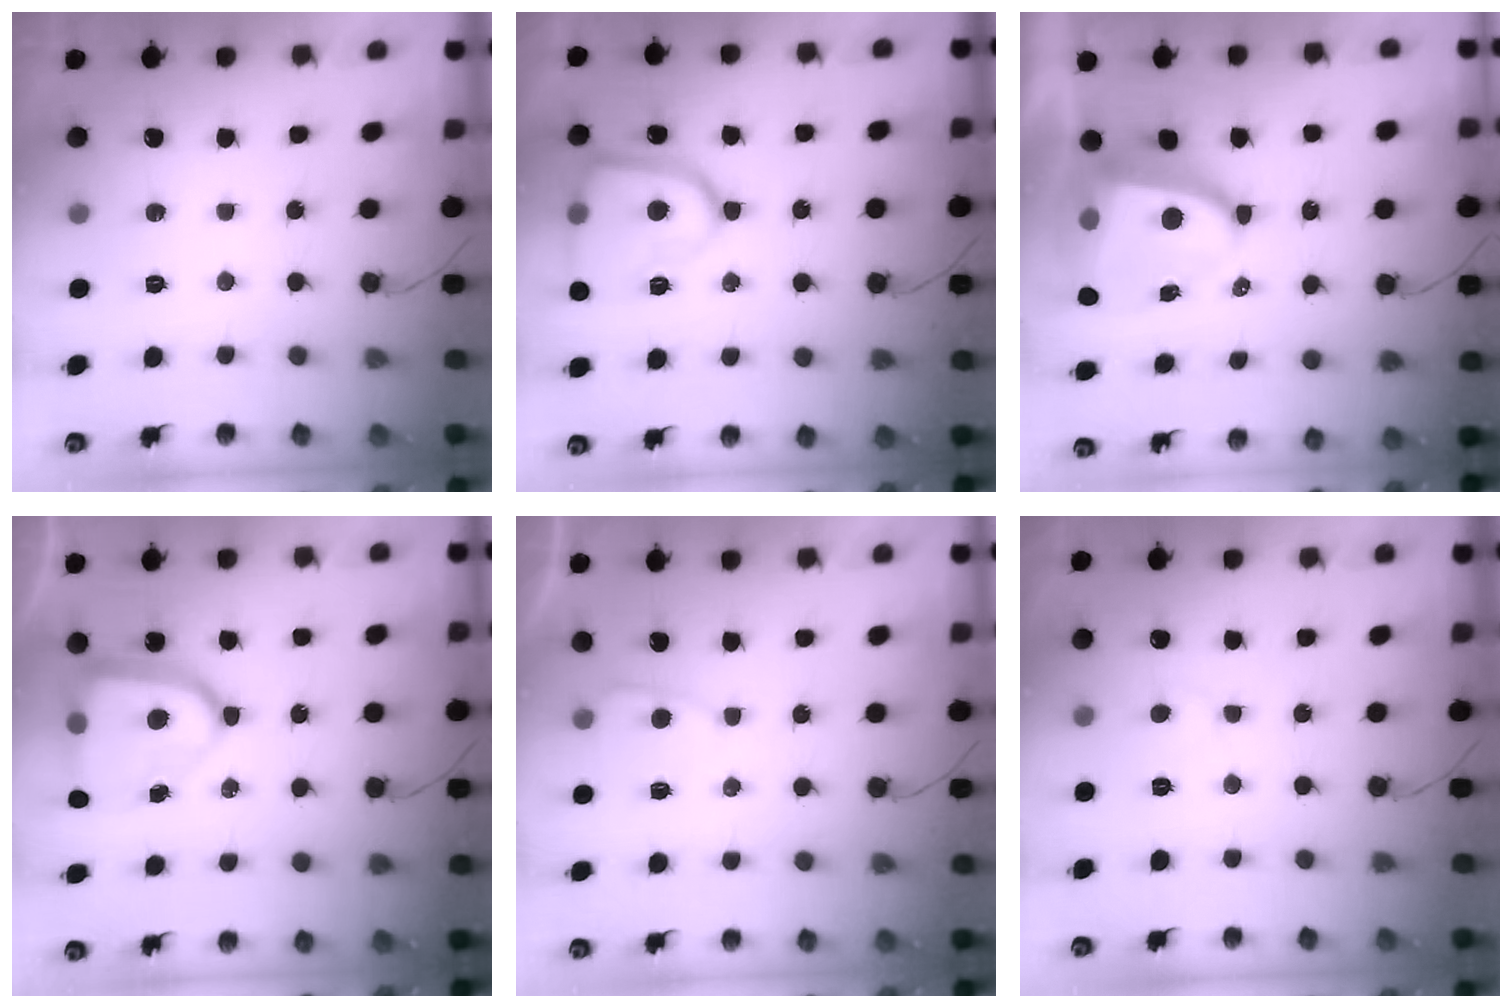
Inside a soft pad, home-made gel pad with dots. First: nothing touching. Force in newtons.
{"total": 16.2, "press": 16.2, "slide": 1.5}
{"total": 9.1, "press": 9.0, "slide": 1.1}
{"total": 16.0, "press": 15.9, "slide": 1.3}
{"total": 2.7, "press": 2.7, "slide": 0.3}
{"total": 4.4, "press": 4.3, "slide": 0.5}